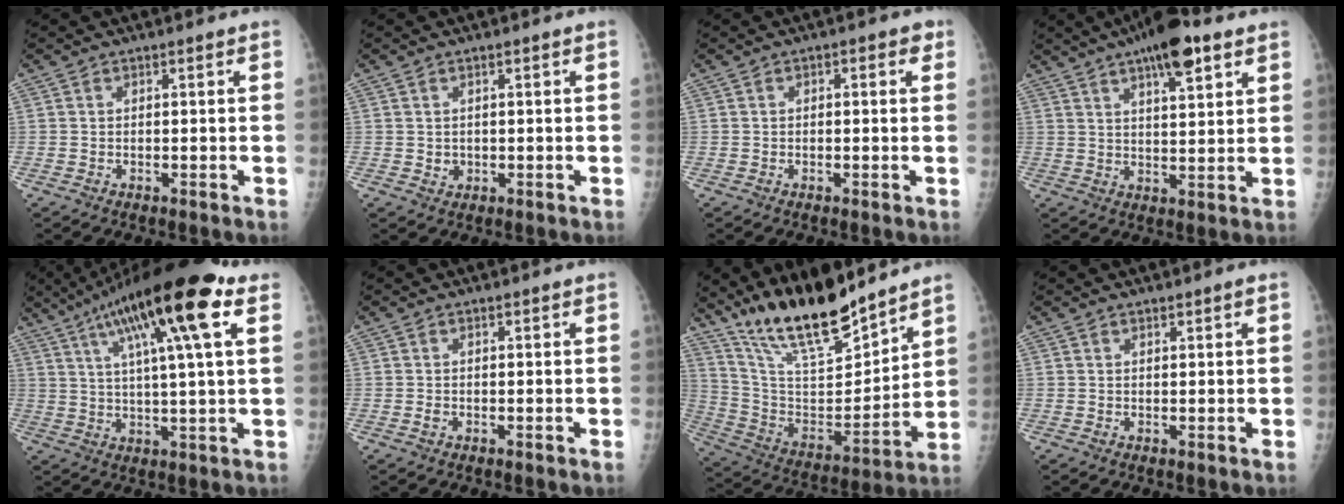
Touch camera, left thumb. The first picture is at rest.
{"total": 1.4, "force": [0.2, 1.3, 0.5], "torque": [-0.006, -0.002, 0.010]}
{"total": 2.2, "force": [0.6, 1.1, 1.8], "torque": [-0.011, 0.004, 0.000]}
{"total": 12.2, "force": [7.2, 3.8, 9.1], "torque": [-0.126, -0.019, 0.108]}
{"total": 19.8, "force": [9.2, 3.6, 17.1], "torque": [-0.286, 0.005, 0.146]}
{"total": 0.7, "force": [0.0, 0.5, 0.4], "torque": [-0.007, 0.000, 0.001]}
{"total": 20.0, "force": [16.5, 4.8, 10.2], "torque": [-0.149, -0.101, 0.304]}
{"total": 0.9, "force": [0.7, 0.2, 0.5], "torque": [-0.006, -0.004, 0.013]}